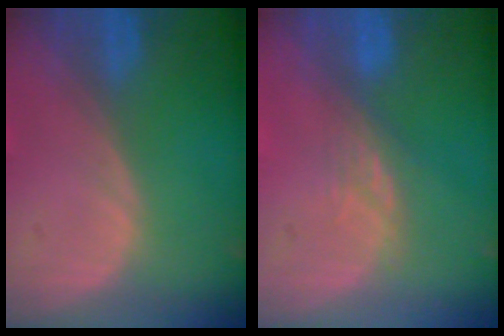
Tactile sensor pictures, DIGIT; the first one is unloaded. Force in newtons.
{"total": 3.0, "press": 2.6, "slide": 1.5}